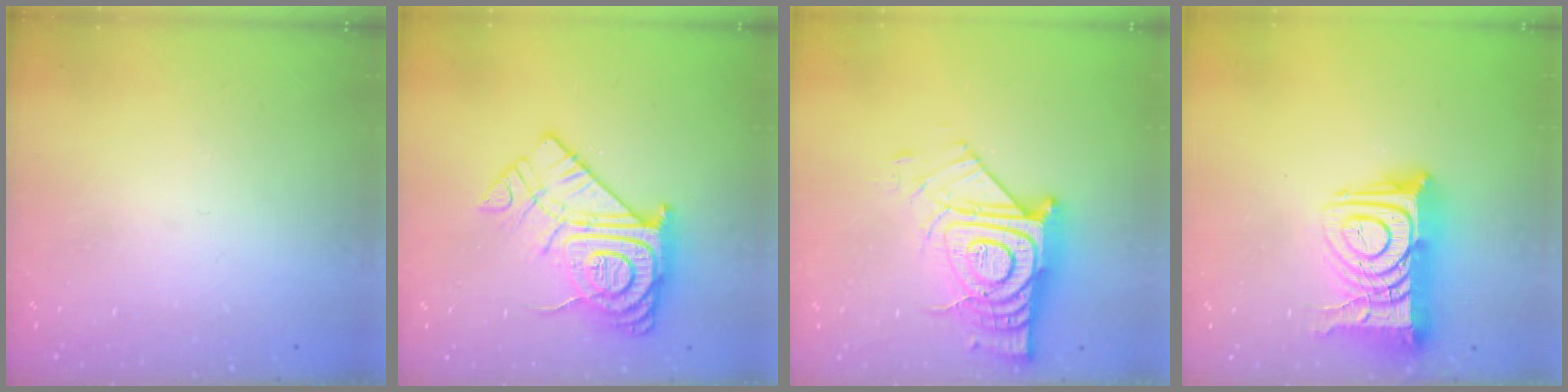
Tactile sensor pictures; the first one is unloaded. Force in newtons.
{"total": 20.2, "press": 20.1, "slide": 1.5}
{"total": 18.2, "press": 18.1, "slide": 1.4}
{"total": 18.1, "press": 18.0, "slide": 1.4}